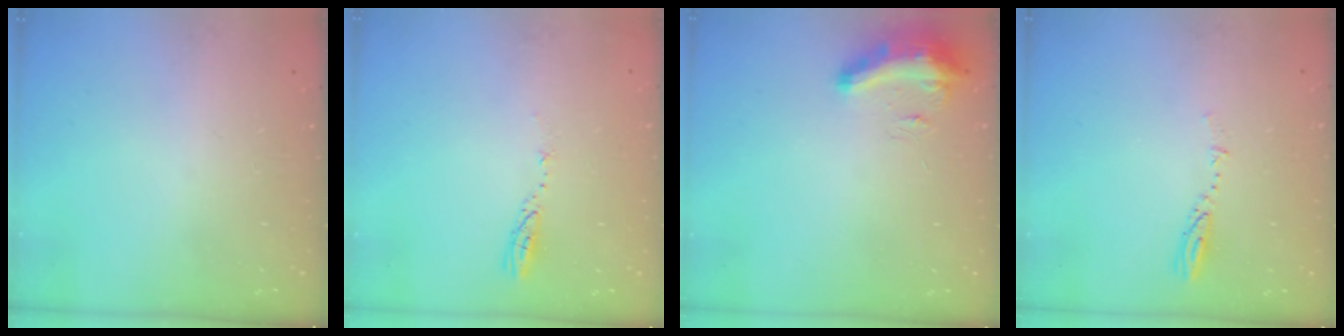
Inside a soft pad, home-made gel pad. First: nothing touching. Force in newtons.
{"total": 3.7, "press": 3.7, "slide": 0.3}
{"total": 8.5, "press": 8.5, "slide": 0.8}
{"total": 3.6, "press": 3.6, "slide": 0.1}